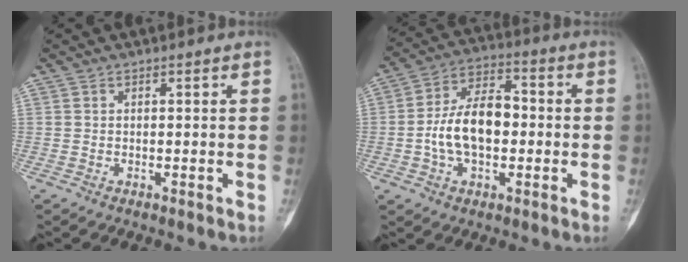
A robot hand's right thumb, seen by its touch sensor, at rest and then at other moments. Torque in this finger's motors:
{"motor_torque": [1.66, 1.82, 1.27, -0.02, 0.11]}